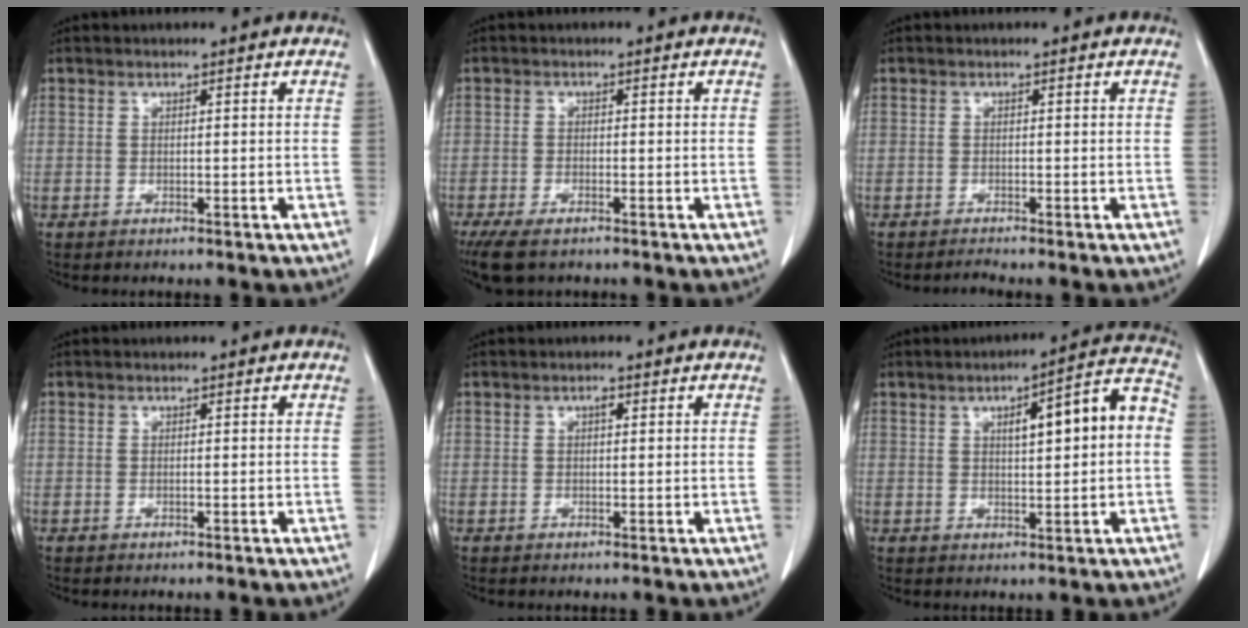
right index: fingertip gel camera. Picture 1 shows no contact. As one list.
[{"total": 6.5, "force": [-4.5, 2.6, 3.8], "torque": [-0.071, -0.012, -0.076]}, {"total": 1.1, "force": [-0.9, 0.1, 0.6], "torque": [-0.015, -0.001, -0.013]}, {"total": 0.5, "force": [-0.1, 0.3, 0.4], "torque": [-0.015, 0.001, -0.001]}, {"total": 1.3, "force": [0.4, 0.7, 1.0], "torque": [-0.019, 0.003, 0.006]}, {"total": 10.4, "force": [1.3, 2.3, 10.1], "torque": [-0.139, 0.036, 0.021]}]